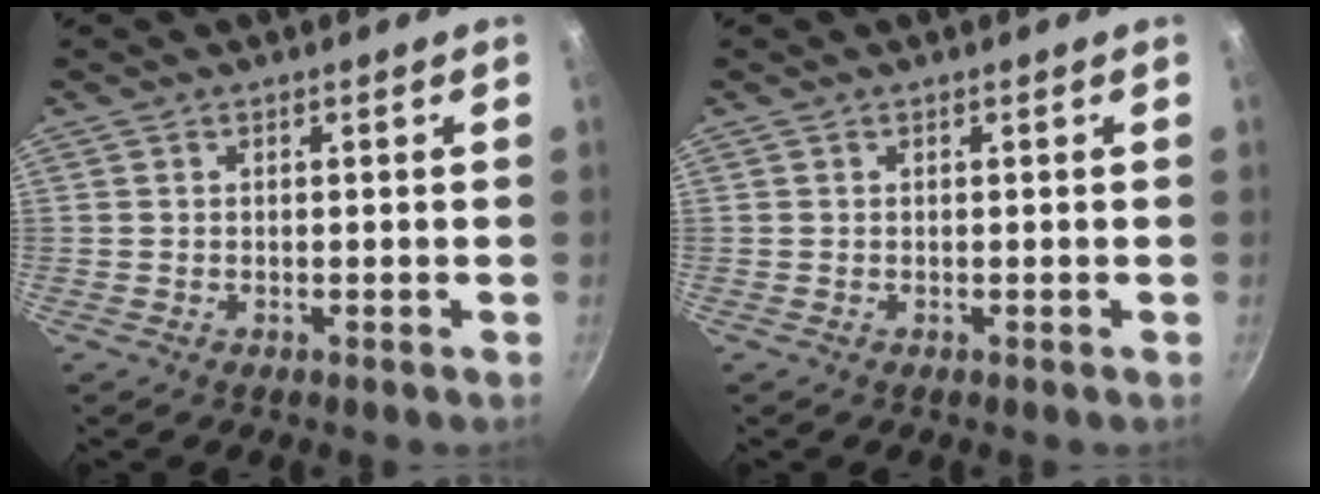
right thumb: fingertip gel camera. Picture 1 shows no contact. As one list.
[{"total": 0.0}]